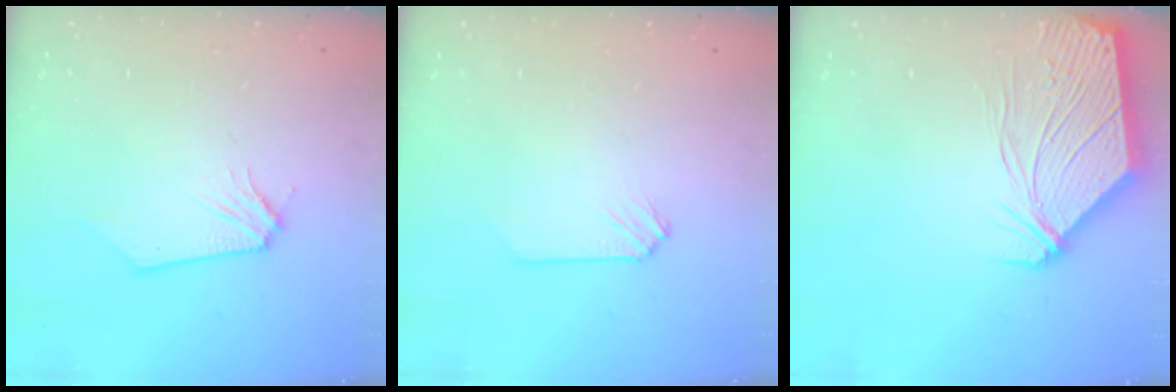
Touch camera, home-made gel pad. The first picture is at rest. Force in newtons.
{"total": 0.0}
{"total": 11.3, "press": 11.1, "slide": 1.7}